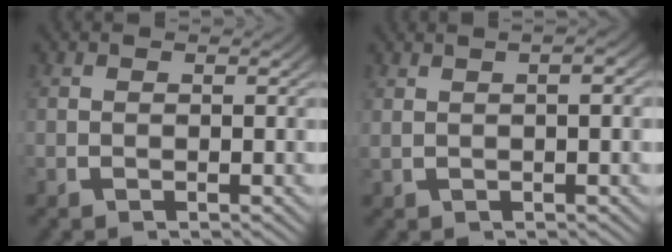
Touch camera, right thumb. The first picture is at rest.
{"total": 2.9, "force": [1.1, 1.0, 2.5], "torque": [-0.026, 0.016, 0.018]}